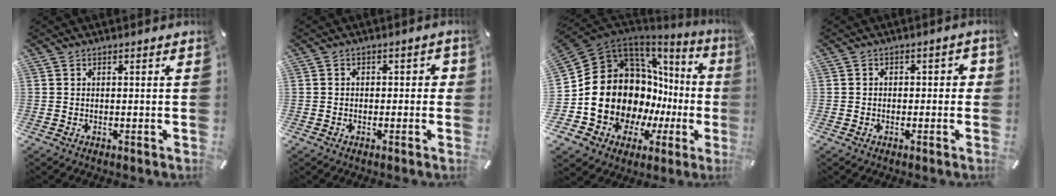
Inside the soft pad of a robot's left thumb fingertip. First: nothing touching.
{"total": 2.1, "force": [-0.9, 1.5, 1.1], "torque": [-0.013, 0.008, -0.023]}
{"total": 19.9, "force": [-2.0, 16.0, 11.6], "torque": [-0.191, -0.049, 0.003]}
{"total": 2.4, "force": [-1.1, 1.7, 1.4], "torque": [-0.025, 0.013, -0.024]}